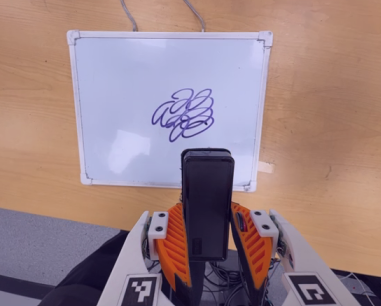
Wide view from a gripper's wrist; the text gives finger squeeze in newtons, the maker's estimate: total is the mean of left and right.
{"total": 4.2, "left": 2.8, "right": 5.5}